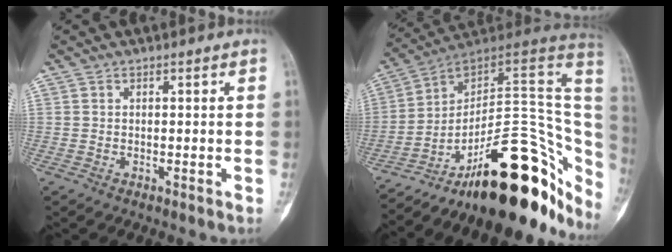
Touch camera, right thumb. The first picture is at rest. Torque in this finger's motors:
{"motor_torque": [4.04, 0.97, 1.12, -1.65, 0.54]}